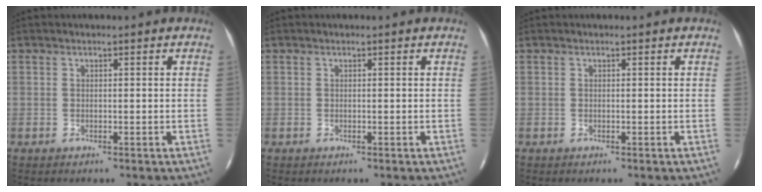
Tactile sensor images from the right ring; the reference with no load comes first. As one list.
[{"total": 0.0}, {"total": 0.0}]